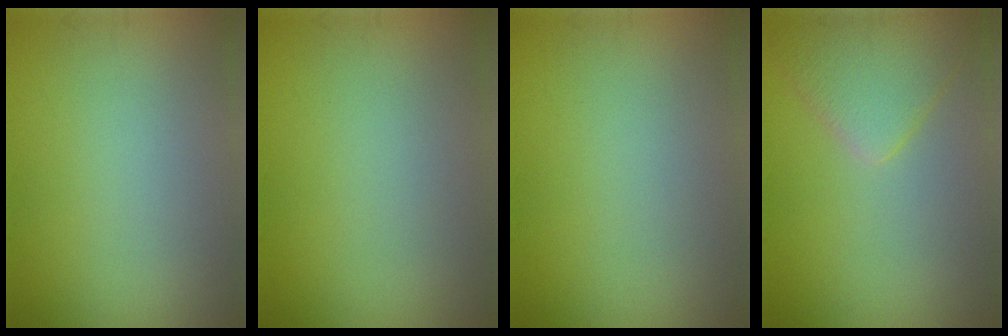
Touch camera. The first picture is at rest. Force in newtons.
{"total": 0.0}
{"total": 0.0}
{"total": 3.5, "press": 3.5, "slide": 0.2}